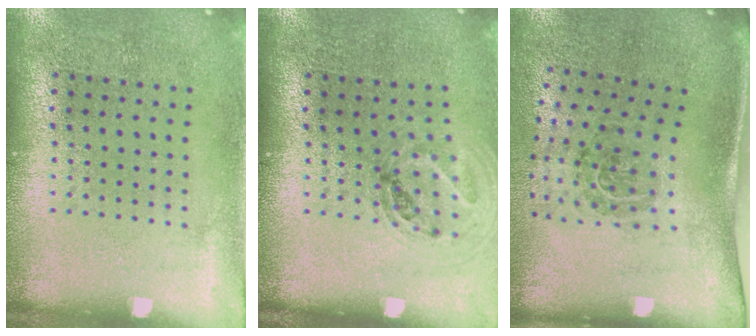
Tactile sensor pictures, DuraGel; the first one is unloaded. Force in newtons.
{"total": 0.9, "press": 0.9, "slide": 0.1}
{"total": 2.0, "press": 1.2, "slide": 1.5}